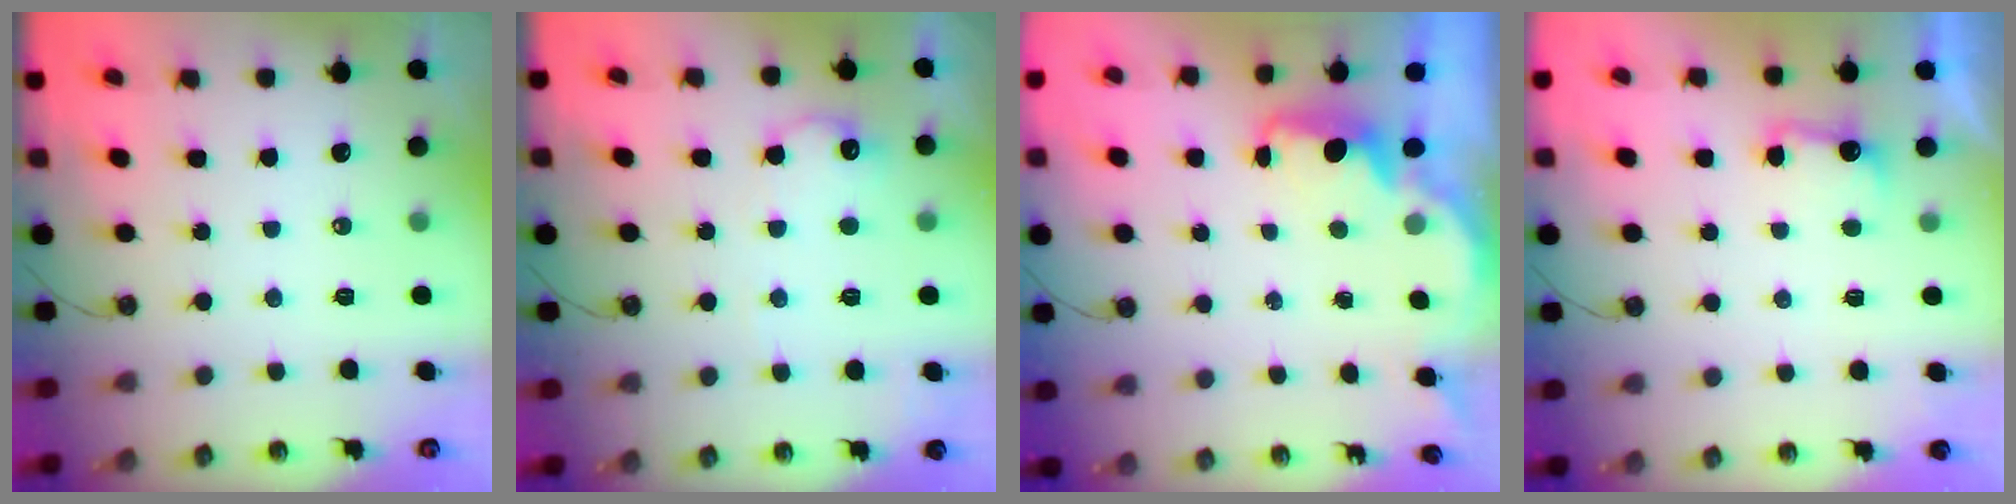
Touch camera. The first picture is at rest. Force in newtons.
{"total": 11.3, "press": 11.3, "slide": 0.6}
{"total": 1.8, "press": 1.7, "slide": 0.7}
{"total": 3.1, "press": 3.0, "slide": 1.0}